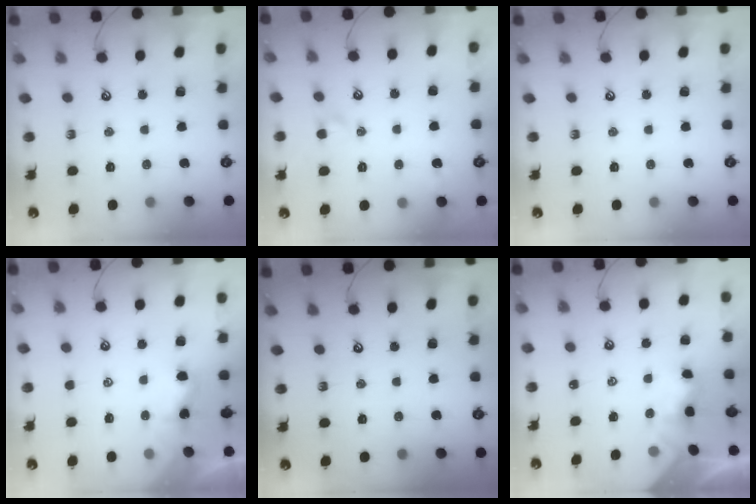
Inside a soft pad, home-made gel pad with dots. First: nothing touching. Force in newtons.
{"total": 2.6, "press": 2.5, "slide": 0.8}
{"total": 0.0}
{"total": 1.9, "press": 1.9, "slide": 0.2}
{"total": 0.0}
{"total": 2.4, "press": 2.3, "slide": 0.3}